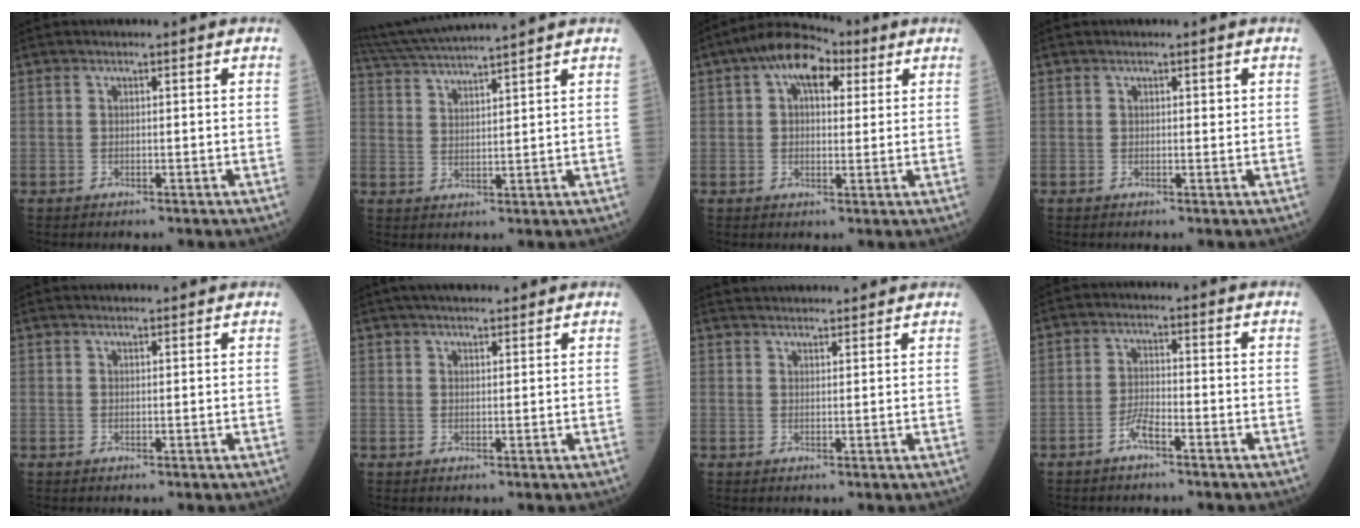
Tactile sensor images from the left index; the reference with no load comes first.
{"total": 11.8, "force": [10.7, -1.4, 4.8], "torque": [-0.097, 0.020, 0.176]}
{"total": 8.2, "force": [3.8, 4.1, 6.0], "torque": [-0.102, 0.039, 0.056]}
{"total": 0.6, "force": [0.2, 0.3, 0.5], "torque": [-0.004, 0.001, 0.002]}
{"total": 4.4, "force": [4.2, 0.4, 1.2], "torque": [-0.013, 0.025, 0.053]}
{"total": 7.4, "force": [6.5, 1.5, 3.4], "torque": [-0.048, 0.028, 0.097]}
{"total": 8.5, "force": [8.1, 1.0, 2.3], "torque": [-0.034, 0.031, 0.111]}
{"total": 2.8, "force": [-1.9, 0.3, 2.1], "torque": [-0.045, -0.001, -0.039]}